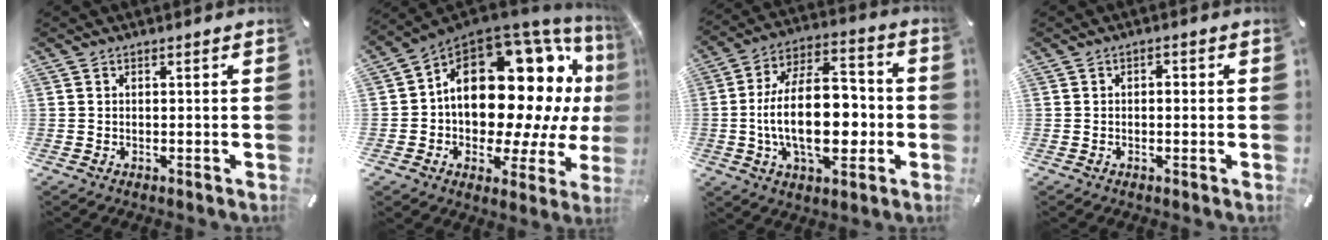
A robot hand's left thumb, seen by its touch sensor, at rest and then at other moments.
{"total": 23.8, "force": [5.5, 14.7, 17.9], "torque": [-0.272, -0.051, 0.102]}
{"total": 20.8, "force": [-2.7, 12.0, 16.8], "torque": [-0.300, 0.003, -0.050]}
{"total": 1.5, "force": [-0.1, 0.8, 1.2], "torque": [-0.023, 0.005, -0.005]}